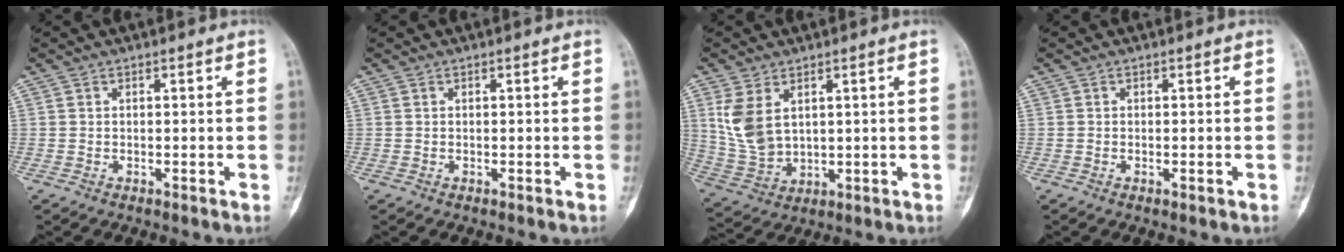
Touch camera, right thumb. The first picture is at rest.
{"total": 0.0}
{"total": 8.7, "force": [3.1, 5.4, 6.1], "torque": [-0.122, -0.014, 0.080]}
{"total": 0.7, "force": [-0.3, 0.2, 0.6], "torque": [-0.008, 0.000, -0.004]}